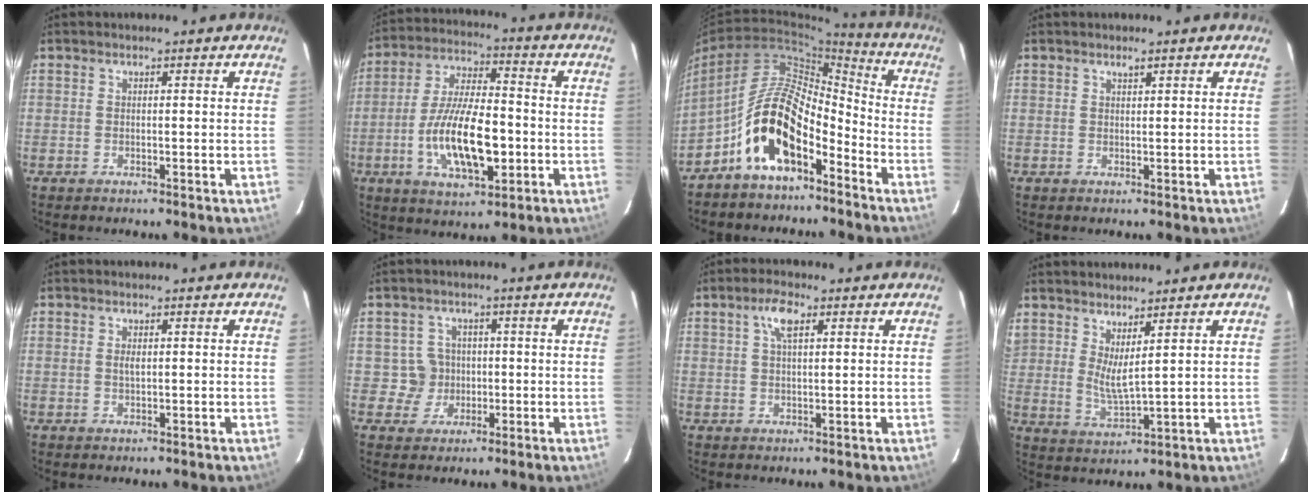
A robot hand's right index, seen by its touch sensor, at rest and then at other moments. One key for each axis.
{"total": 15.3, "fx": -3.8, "fy": 5.8, "fz": 13.6, "tx": -0.266, "ty": -0.003, "tz": -0.065}
{"total": 13.5, "fx": -7.9, "fy": 5.9, "fz": 9.2, "tx": -0.168, "ty": 0.027, "tz": -0.144}
{"total": 0.8, "fx": 0.6, "fy": 0.1, "fz": 0.4, "tx": -0.006, "ty": 0.002, "tz": 0.012}
{"total": 1.2, "fx": 0.2, "fy": 0.7, "fz": 0.9, "tx": -0.017, "ty": 0.001, "tz": 0.003}
{"total": 4.3, "fx": -0.2, "fy": 4.3, "fz": 0.0, "tx": 0.002, "ty": 0.018, "tz": 0.002}
{"total": 4.3, "fx": 1.9, "fy": 1.6, "fz": 3.5, "tx": -0.067, "ty": 0.011, "tz": 0.034}
{"total": 5.8, "fx": 4.2, "fy": 0.7, "fz": 4.0, "tx": -0.070, "ty": -0.007, "tz": 0.074}